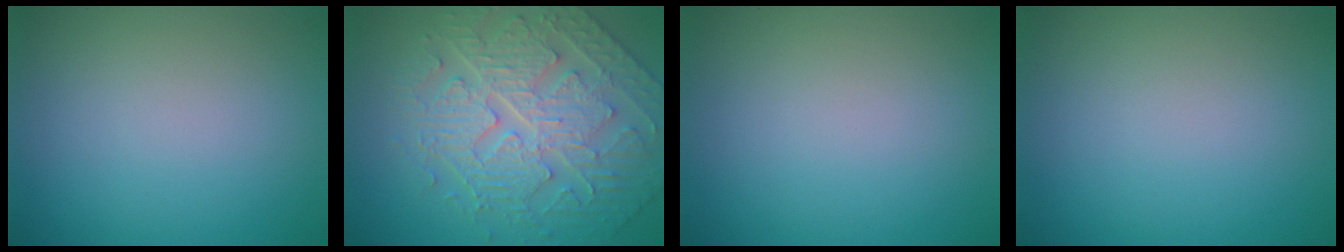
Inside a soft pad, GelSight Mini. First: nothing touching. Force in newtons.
{"total": 5.5, "press": 5.2, "slide": 1.8}
{"total": 0.0}
{"total": 0.0}